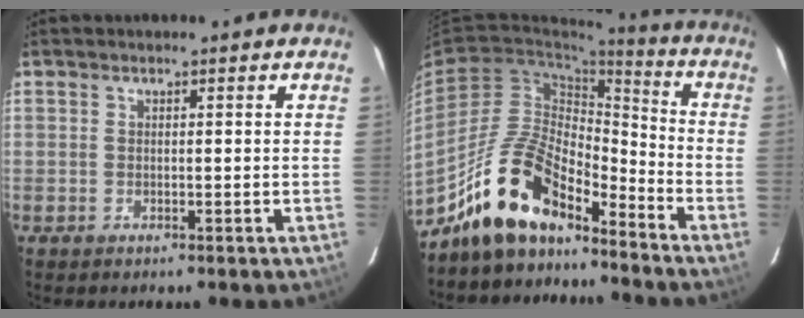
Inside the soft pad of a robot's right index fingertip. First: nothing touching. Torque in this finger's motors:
{"motor_torque": [0.69, -0.68, 1.05, 0.21]}